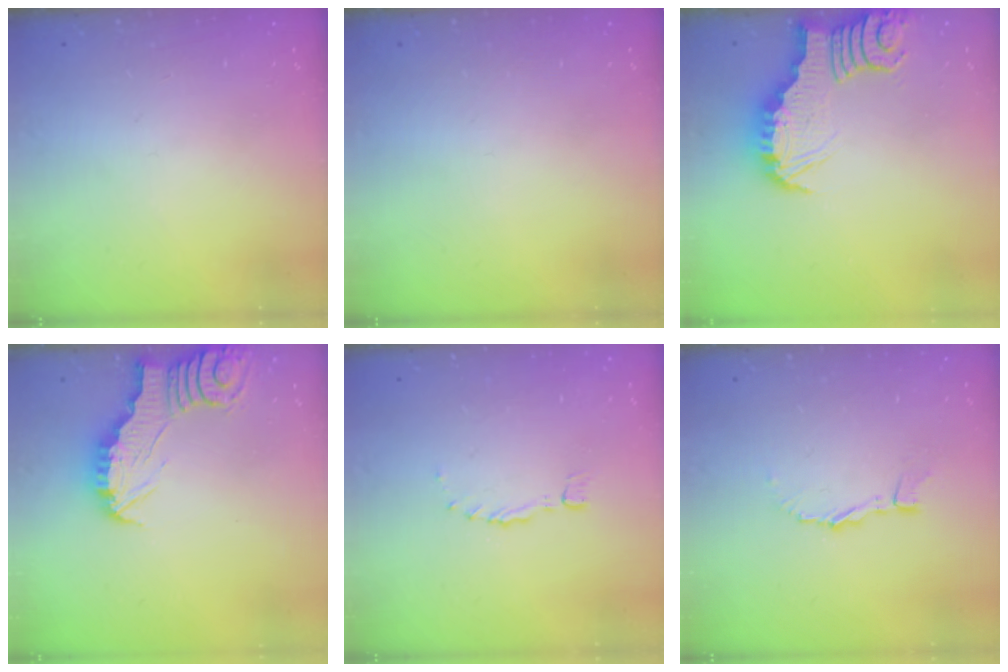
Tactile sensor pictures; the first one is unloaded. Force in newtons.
{"total": 0.0}
{"total": 3.4, "press": 3.4, "slide": 0.1}
{"total": 2.7, "press": 2.7, "slide": 0.1}
{"total": 0.0}
{"total": 3.5, "press": 3.5, "slide": 0.3}